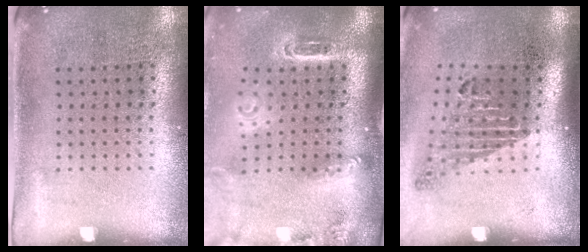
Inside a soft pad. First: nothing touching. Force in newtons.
{"total": 2.9, "press": 2.1, "slide": 2.0}
{"total": 1.8, "press": 1.3, "slide": 1.3}